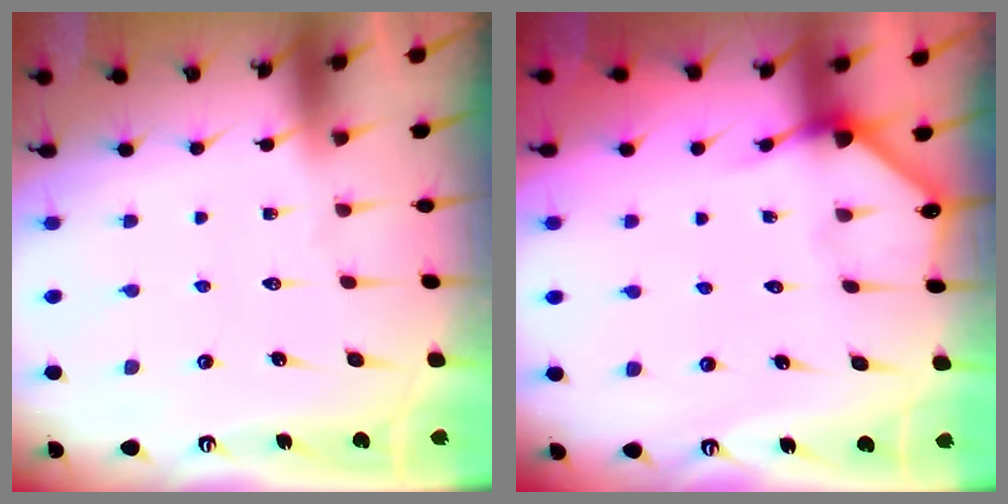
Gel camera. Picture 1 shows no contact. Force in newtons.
{"total": 3.4, "press": 3.4, "slide": 0.2}